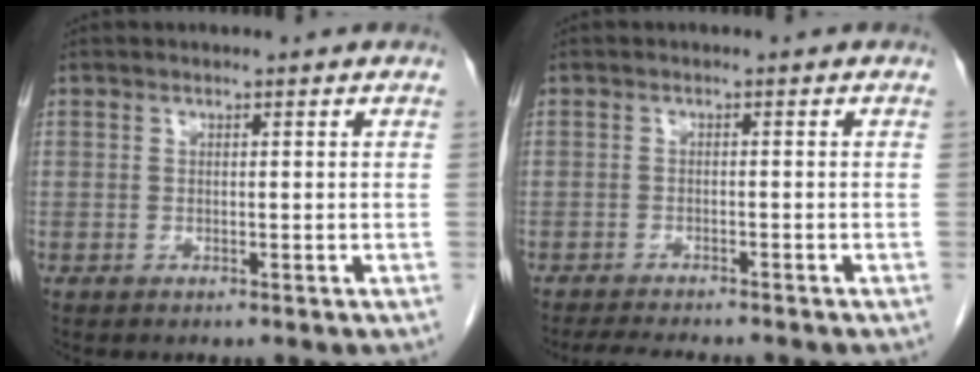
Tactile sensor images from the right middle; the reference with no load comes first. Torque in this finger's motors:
{"motor_torque": [0.11, -0.06, 0.04, 0.01]}